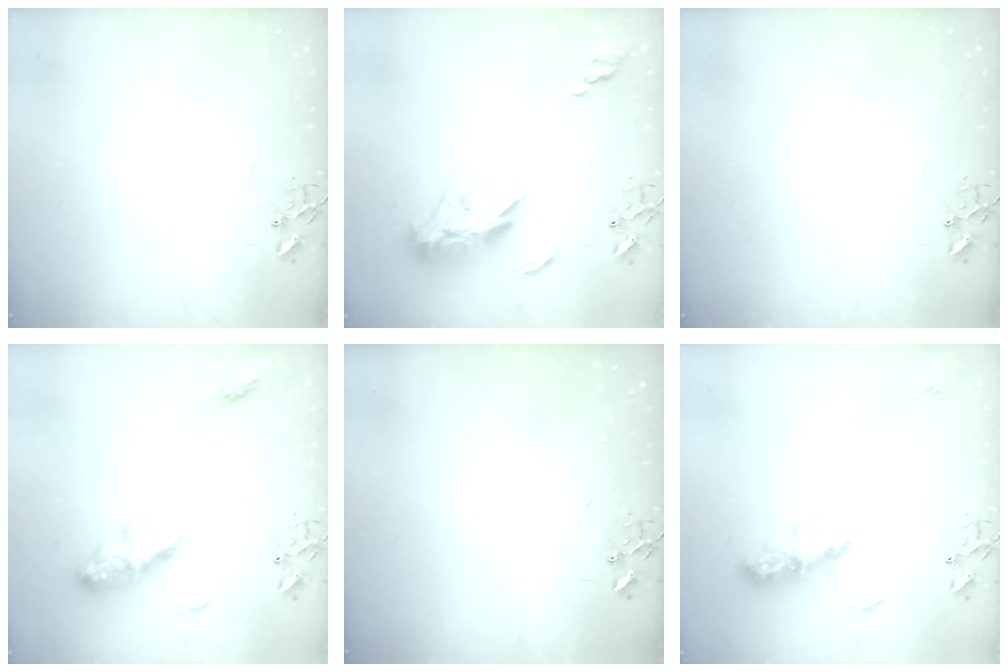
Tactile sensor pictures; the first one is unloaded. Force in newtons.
{"total": 10.9, "press": 10.9, "slide": 0.9}
{"total": 0.0}
{"total": 9.3, "press": 9.3, "slide": 0.3}
{"total": 0.0}
{"total": 9.4, "press": 9.4, "slide": 0.3}